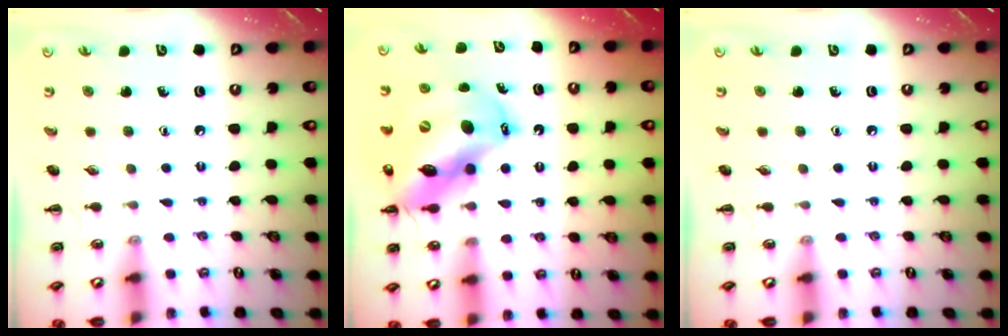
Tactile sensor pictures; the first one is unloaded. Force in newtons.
{"total": 17.3, "press": 16.6, "slide": 4.9}
{"total": 0.0}